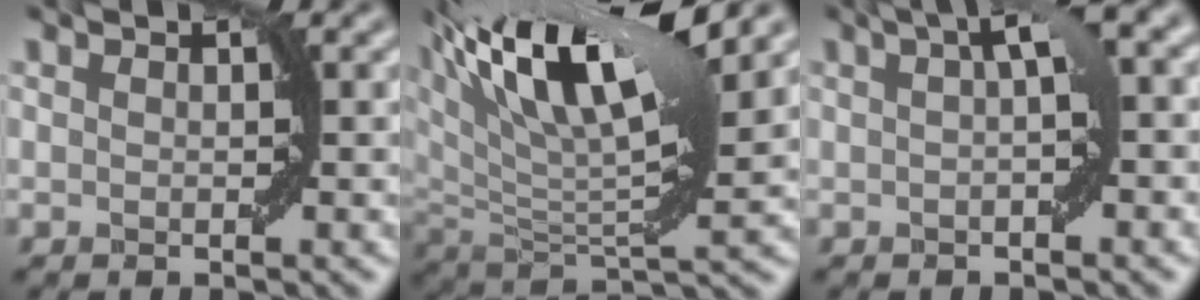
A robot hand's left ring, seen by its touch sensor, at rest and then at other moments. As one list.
[{"total": 13.7, "force": [7.7, 4.1, 10.6], "torque": [-0.193, 0.020, 0.135]}, {"total": 4.1, "force": [0.9, 0.7, 3.9], "torque": [-0.057, 0.018, 0.009]}]